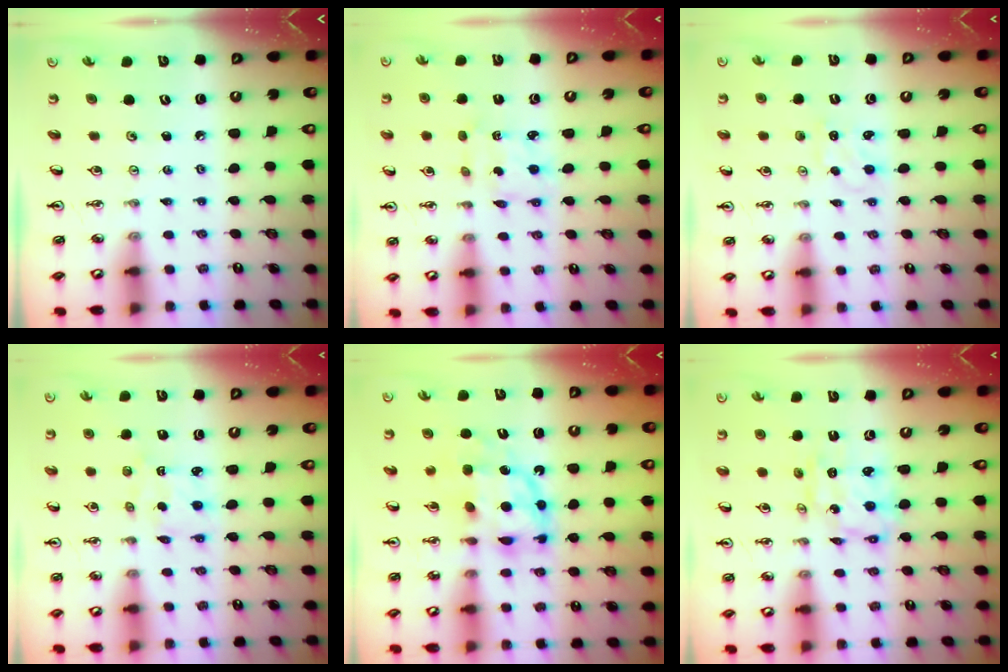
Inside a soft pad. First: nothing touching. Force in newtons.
{"total": 2.1, "press": 2.0, "slide": 0.8}
{"total": 1.5, "press": 1.5, "slide": 0.2}
{"total": 2.2, "press": 2.1, "slide": 0.5}
{"total": 11.3, "press": 11.3, "slide": 1.4}
{"total": 6.4, "press": 6.4, "slide": 0.5}